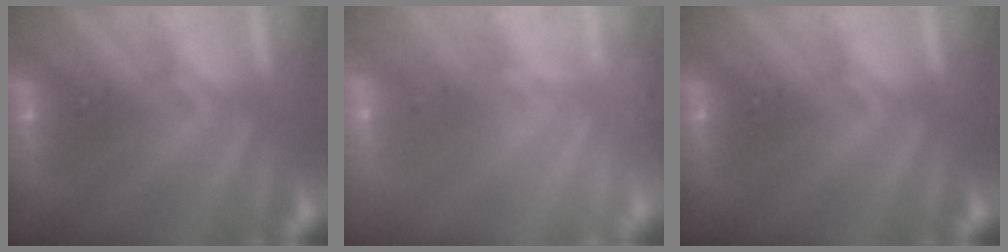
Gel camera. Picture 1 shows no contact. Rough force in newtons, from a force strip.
{"total": 2.4}
{"total": 0.0}